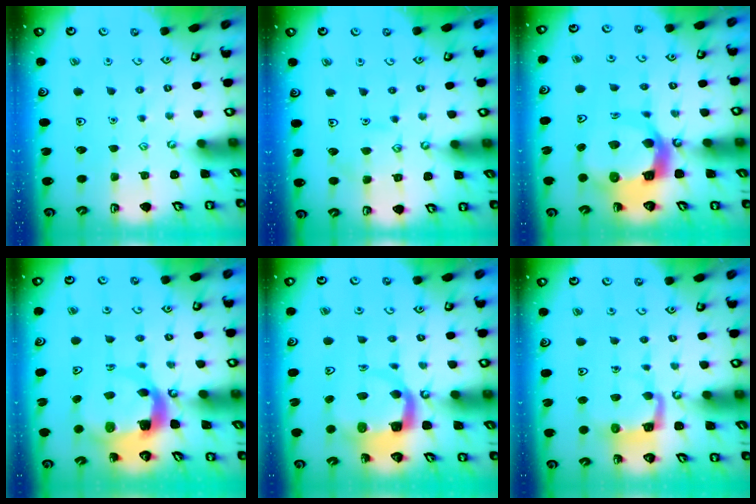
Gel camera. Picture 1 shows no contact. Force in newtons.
{"total": 7.1, "press": 7.1, "slide": 0.6}
{"total": 11.2, "press": 11.1, "slide": 1.7}
{"total": 5.6, "press": 5.6, "slide": 0.8}
{"total": 5.8, "press": 5.8, "slide": 0.9}
{"total": 4.5, "press": 4.5, "slide": 0.1}